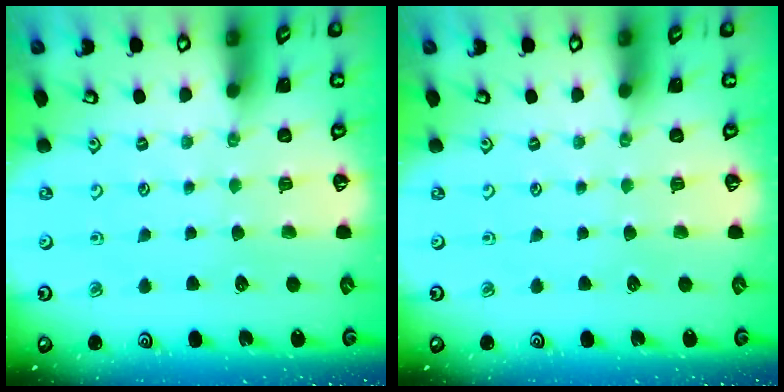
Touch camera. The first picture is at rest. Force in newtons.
{"total": 0.0}